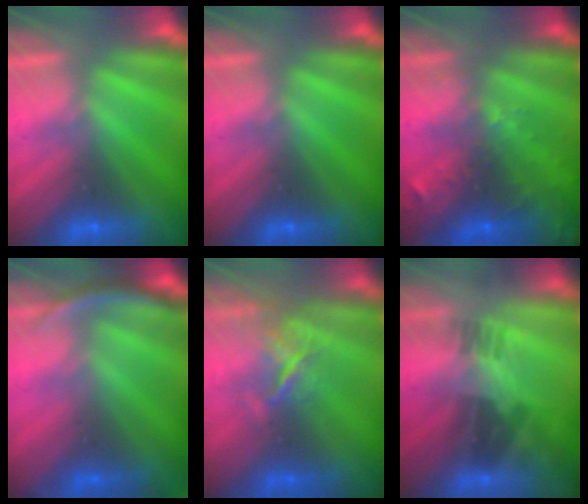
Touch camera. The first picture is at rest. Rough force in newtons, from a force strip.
{"total": 0.0}
{"total": 8.9}
{"total": 2.9}
{"total": 3.6}
{"total": 2.2}